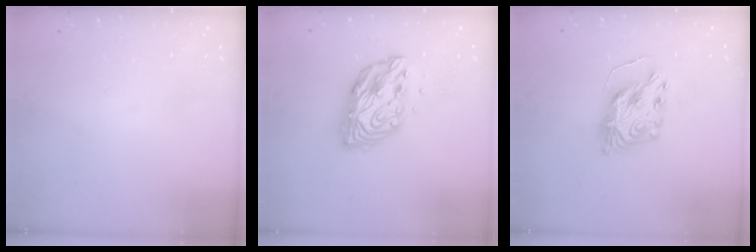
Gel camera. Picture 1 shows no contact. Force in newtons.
{"total": 11.1, "press": 11.1, "slide": 0.8}
{"total": 9.4, "press": 9.4, "slide": 0.9}